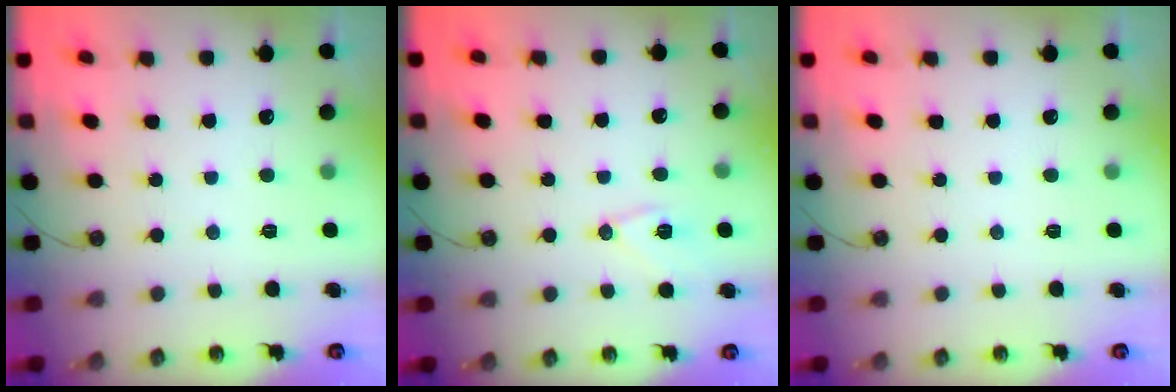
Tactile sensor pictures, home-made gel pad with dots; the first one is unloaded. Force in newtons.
{"total": 9.3, "press": 9.1, "slide": 1.9}
{"total": 0.0}